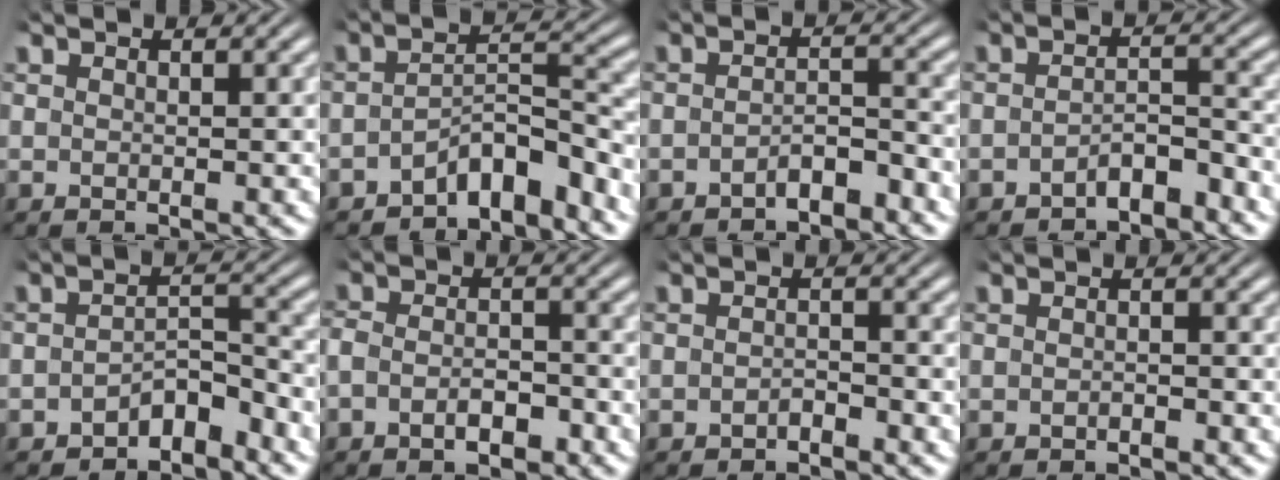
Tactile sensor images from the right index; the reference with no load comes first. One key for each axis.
{"total": 5.2, "fx": -4.0, "fy": 1.4, "fz": 3.0, "tx": -0.032, "ty": -0.007, "tz": -0.063}
{"total": 2.7, "fx": -2.5, "fy": 0.6, "fz": 1.1, "tx": -0.007, "ty": -0.005, "tz": -0.046}
{"total": 3.1, "fx": -2.8, "fy": 0.6, "fz": 1.2, "tx": -0.006, "ty": -0.006, "tz": -0.050}
{"total": 3.6, "fx": -3.2, "fy": 1.1, "fz": 1.4, "tx": -0.005, "ty": -0.005, "tz": -0.054}
{"total": 3.2, "fx": -1.9, "fy": 2.0, "fz": 1.6, "tx": -0.036, "ty": -0.006, "tz": -0.034}
{"total": 1.3, "fx": -1.3, "fy": 0.2, "fz": 0.2, "tx": -0.003, "ty": -0.005, "tz": -0.021}
{"total": 0.8, "fx": -0.8, "fy": -0.2, "fz": 0.0, "tx": -0.003, "ty": -0.004, "tz": -0.013}